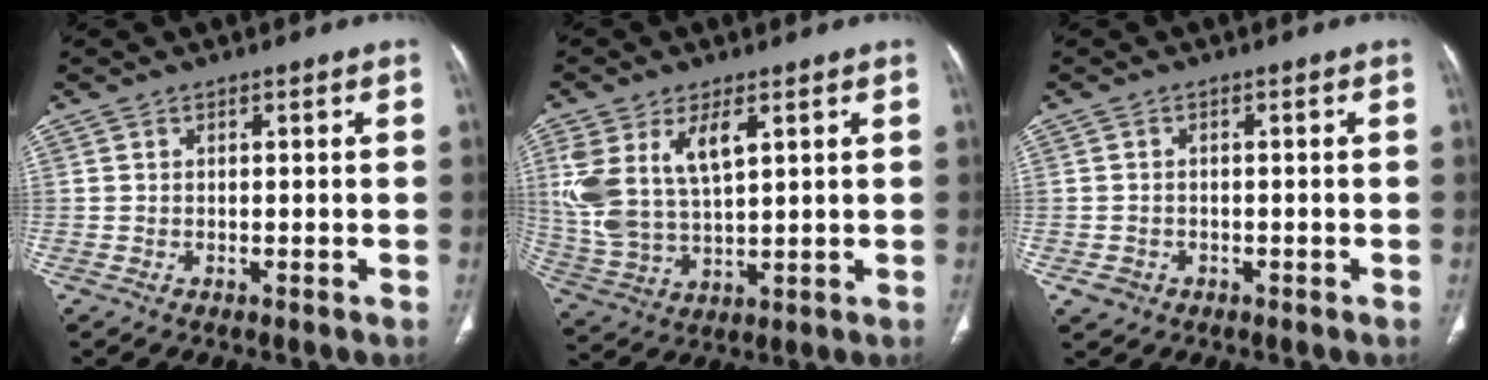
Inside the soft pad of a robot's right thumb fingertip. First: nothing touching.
{"total": 12.6, "force": [4.6, 6.2, 9.9], "torque": [-0.211, -0.013, 0.103]}
{"total": 2.3, "force": [-0.9, 2.0, 0.5], "torque": [-0.005, 0.007, -0.011]}